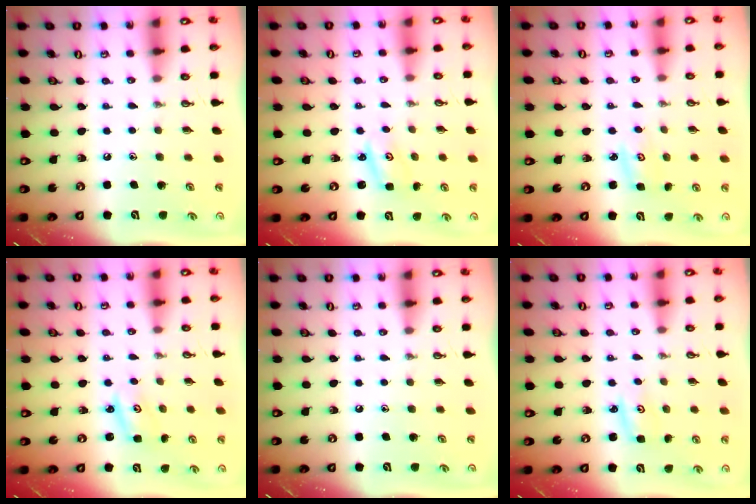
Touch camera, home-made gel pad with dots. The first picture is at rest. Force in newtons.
{"total": 2.4, "press": 2.4, "slide": 0.1}
{"total": 2.8, "press": 2.8, "slide": 0.3}
{"total": 2.4, "press": 2.4, "slide": 0.1}
{"total": 0.0}
{"total": 2.9, "press": 2.9, "slide": 0.2}